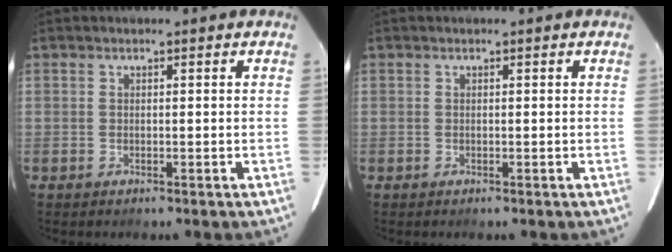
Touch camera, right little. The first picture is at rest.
{"total": 0.0}